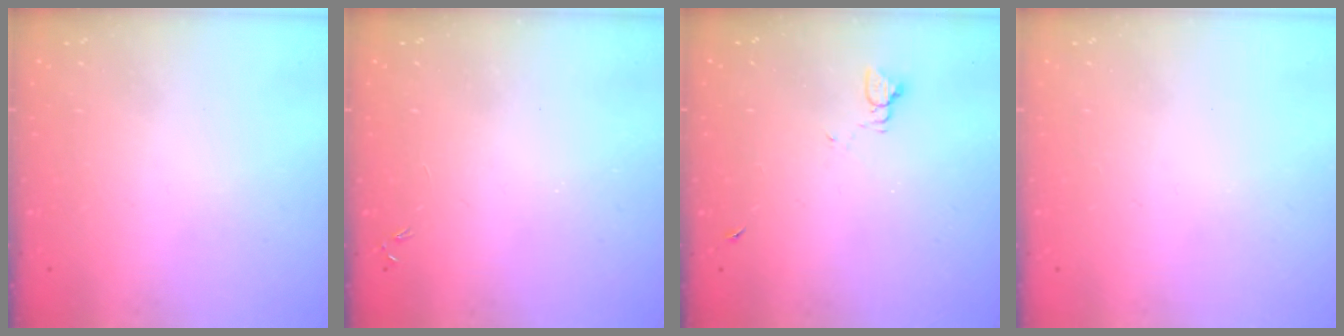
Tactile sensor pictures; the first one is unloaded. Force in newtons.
{"total": 0.0}
{"total": 2.3, "press": 2.3, "slide": 0.3}
{"total": 0.0}